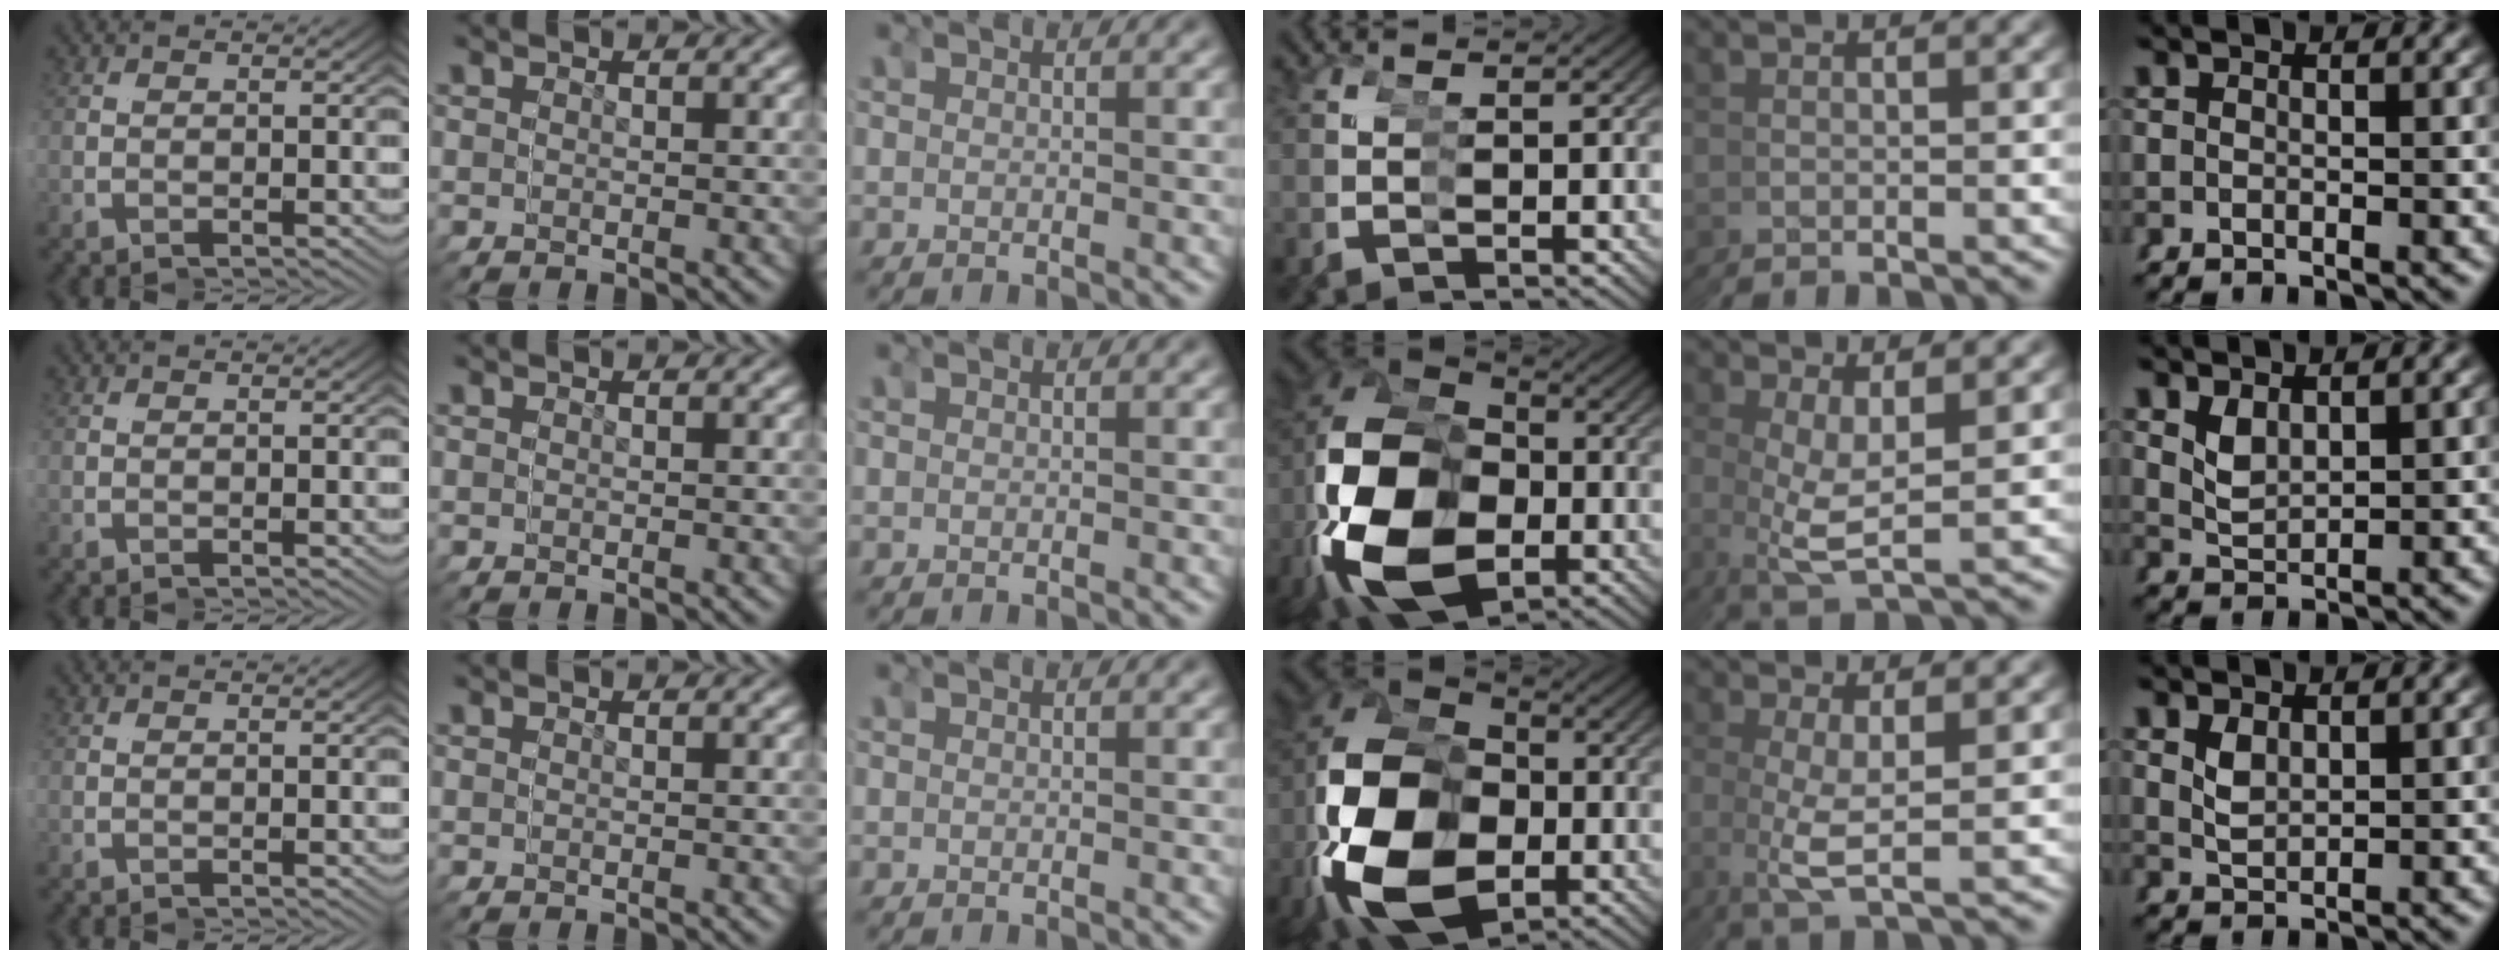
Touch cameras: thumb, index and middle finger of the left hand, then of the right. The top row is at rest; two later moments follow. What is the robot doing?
{"motion": "grasp_and_lifting", "object": "scissors"}